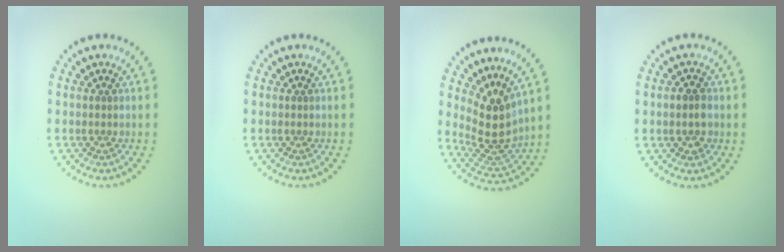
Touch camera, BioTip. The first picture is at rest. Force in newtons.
{"total": 0.0}
{"total": 4.0, "press": 3.2, "slide": 2.5}
{"total": 1.9, "press": 1.9, "slide": 0.3}